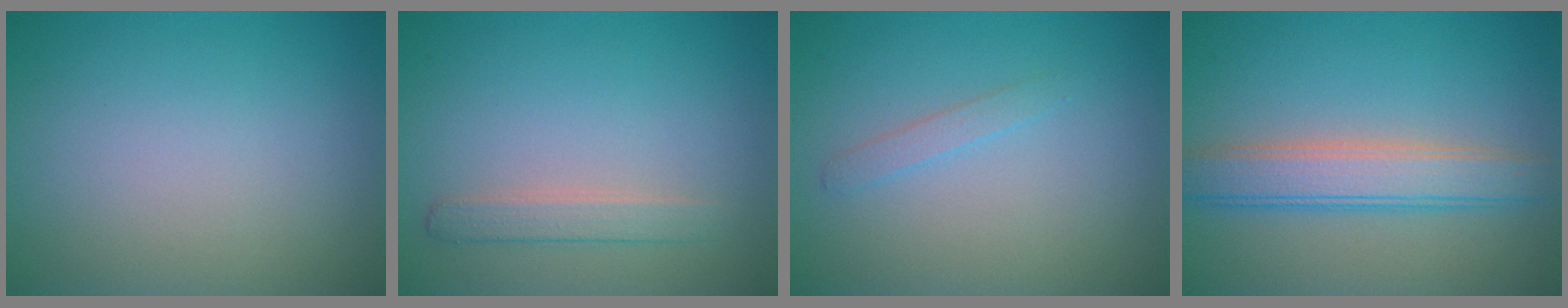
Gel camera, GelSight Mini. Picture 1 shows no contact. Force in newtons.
{"total": 1.8, "press": 1.8, "slide": 0.1}
{"total": 1.0, "press": 1.0, "slide": 0.1}
{"total": 4.7, "press": 4.7, "slide": 0.2}